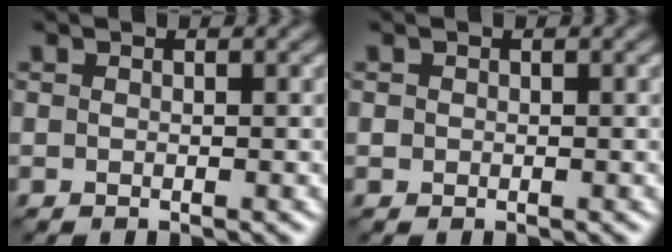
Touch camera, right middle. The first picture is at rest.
{"total": 0.6, "force": [0.2, 0.5, 0.2], "torque": [-0.002, 0.007, 0.006]}